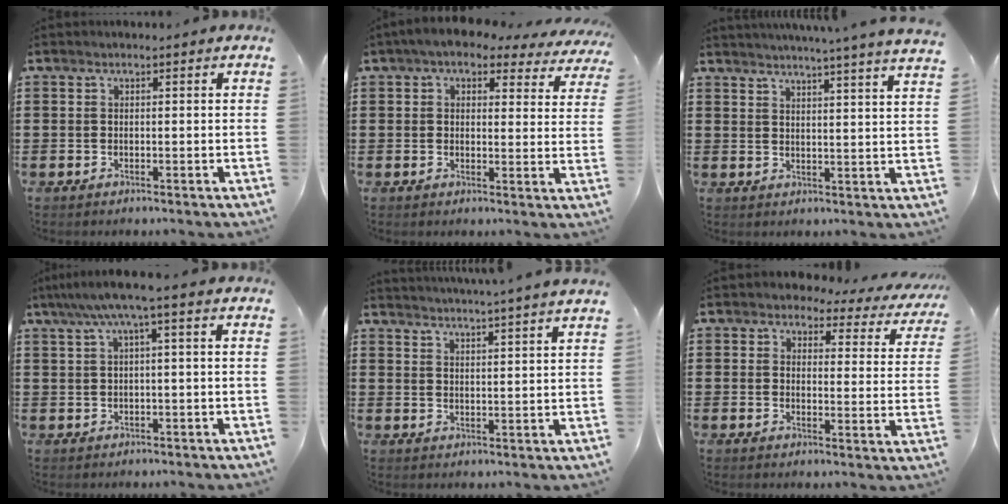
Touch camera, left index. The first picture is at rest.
{"total": 4.7, "force": [3.8, 1.7, 2.3], "torque": [-0.059, -0.008, 0.065]}
{"total": 4.2, "force": [3.9, -1.3, 1.0], "torque": [-0.033, -0.025, 0.065]}
{"total": 4.3, "force": [0.8, 0.1, 4.2], "torque": [-0.080, 0.002, 0.011]}
{"total": 3.3, "force": [3.1, -1.1, 0.4], "torque": [-0.018, -0.019, 0.053]}
{"total": 3.5, "force": [3.0, 1.4, 1.1], "torque": [-0.033, -0.015, 0.047]}